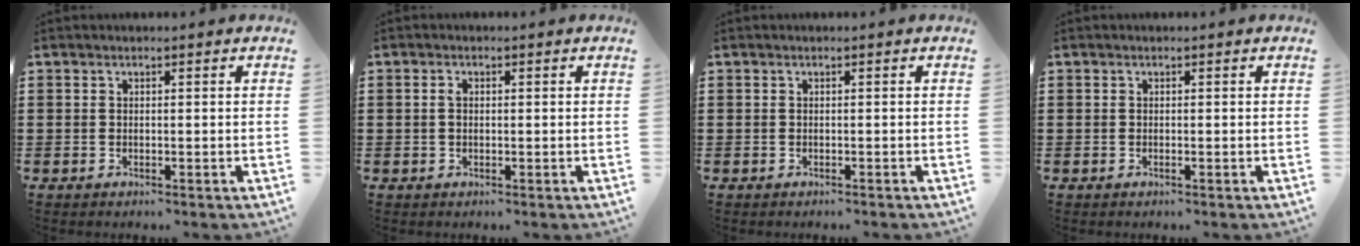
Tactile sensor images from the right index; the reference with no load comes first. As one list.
[{"total": 1.2, "force": [0.1, 0.6, 1.0], "torque": [-0.023, 0.004, 0.000]}, {"total": 0.0}, {"total": 0.0}]